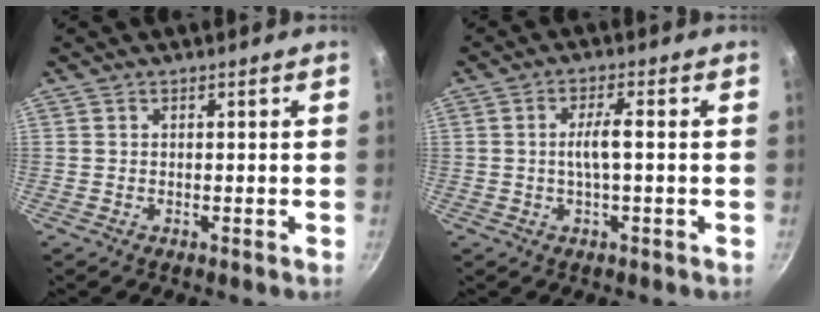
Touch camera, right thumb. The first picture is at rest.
{"total": 4.2, "force": [-0.2, 0.8, 4.1], "torque": [-0.082, 0.013, -0.003]}